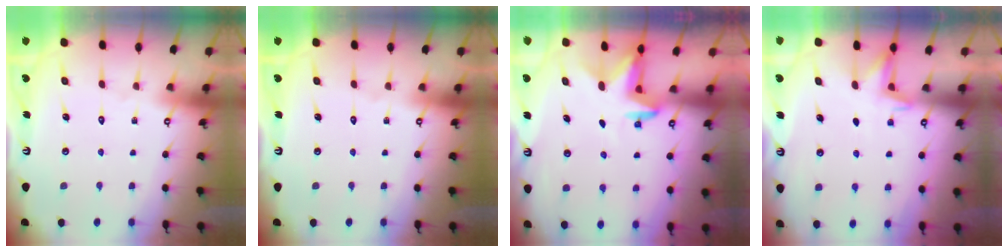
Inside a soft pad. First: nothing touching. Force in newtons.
{"total": 0.0}
{"total": 3.0, "press": 2.9, "slide": 0.7}
{"total": 4.6, "press": 4.4, "slide": 1.0}